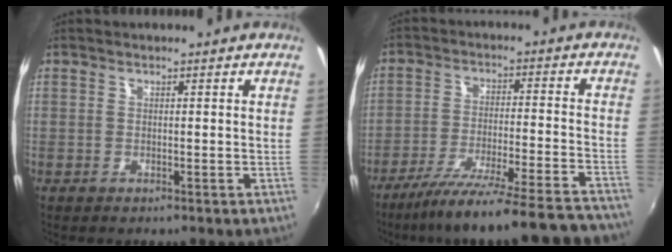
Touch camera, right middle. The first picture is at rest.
{"total": 24.1, "force": [-21.8, 1.0, 10.4], "torque": [-0.169, -0.055, -0.315]}